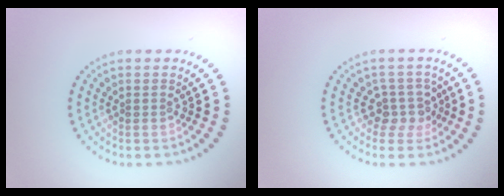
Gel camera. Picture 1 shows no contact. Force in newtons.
{"total": 2.3, "press": 1.9, "slide": 1.4}